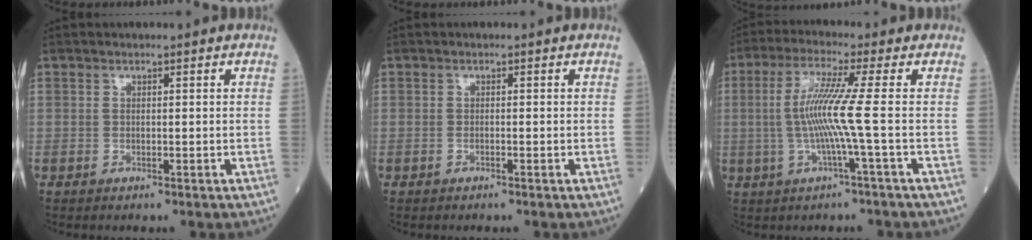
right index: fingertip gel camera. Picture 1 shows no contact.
{"total": 0.0}
{"total": 7.6, "force": [-0.6, -1.6, 7.4], "torque": [-0.157, 0.003, -0.011]}